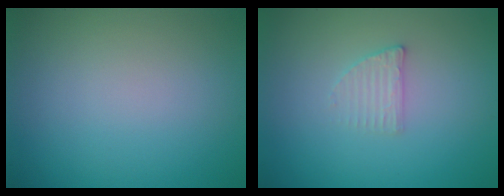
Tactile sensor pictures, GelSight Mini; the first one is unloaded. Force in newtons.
{"total": 1.6, "press": 1.5, "slide": 0.3}